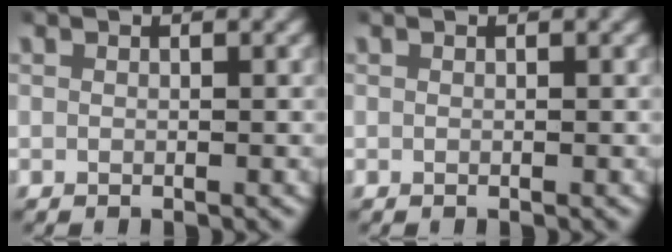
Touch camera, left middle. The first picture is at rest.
{"total": 0.0}